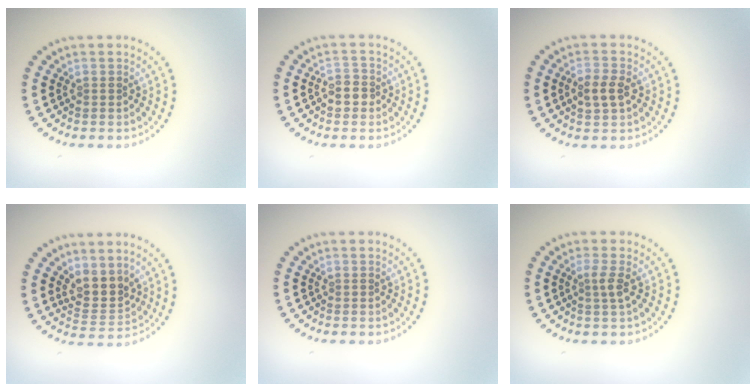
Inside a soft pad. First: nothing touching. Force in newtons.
{"total": 1.7, "press": 1.6, "slide": 0.5}
{"total": 2.2, "press": 2.2, "slide": 0.3}
{"total": 2.8, "press": 2.1, "slide": 1.9}
{"total": 0.0}
{"total": 1.4, "press": 1.0, "slide": 0.9}